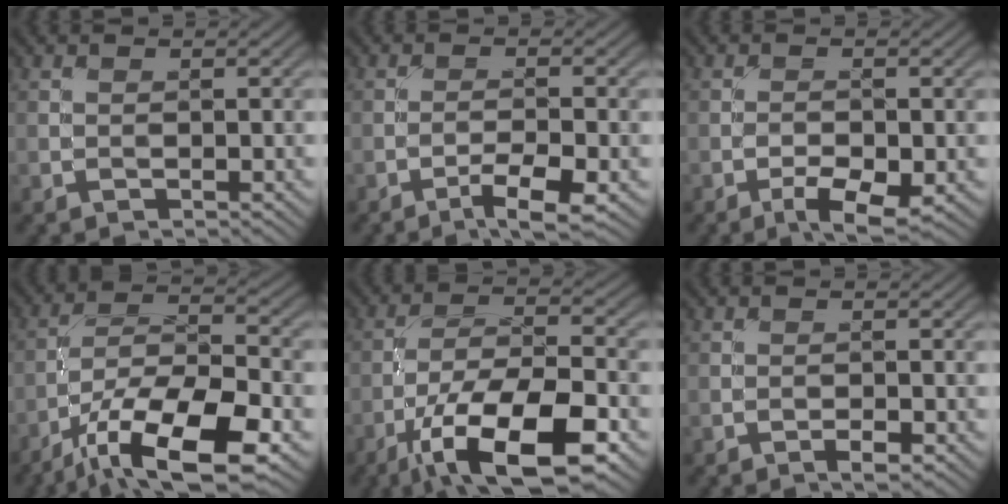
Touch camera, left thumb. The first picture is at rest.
{"total": 4.3, "force": [-2.6, 0.7, 3.3], "torque": [-0.060, 0.001, -0.044]}
{"total": 4.5, "force": [-2.4, 1.5, 3.5], "torque": [-0.056, 0.000, -0.039]}
{"total": 15.2, "force": [-9.1, 5.1, 11.1], "torque": [-0.209, -0.014, -0.160]}
{"total": 14.3, "force": [-7.7, 4.9, 11.0], "torque": [-0.203, -0.007, -0.146]}
{"total": 1.4, "force": [-0.9, 0.4, 1.1], "torque": [-0.018, 0.002, -0.016]}